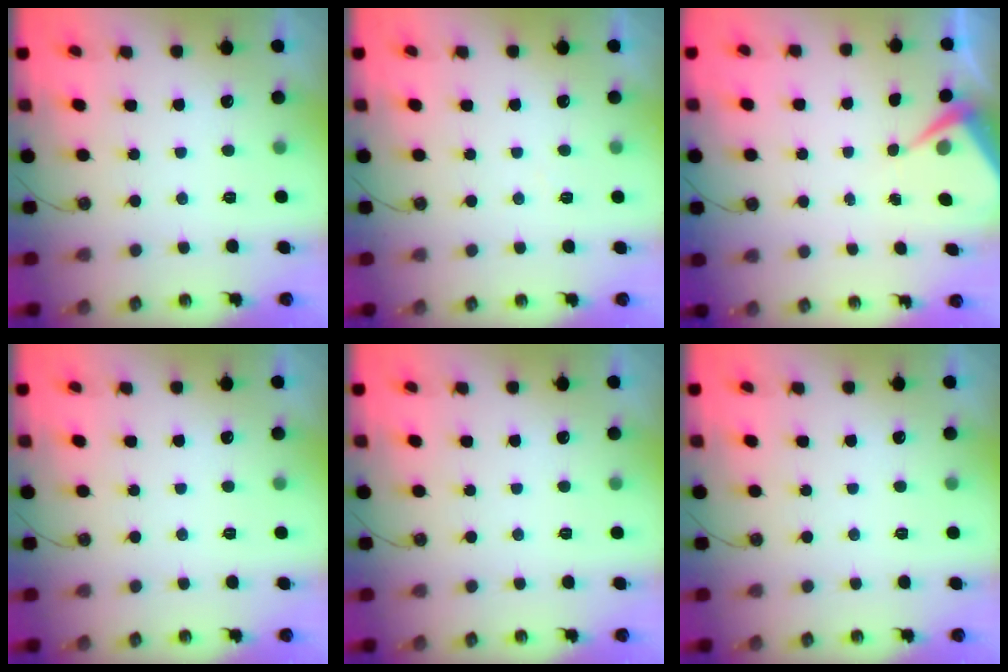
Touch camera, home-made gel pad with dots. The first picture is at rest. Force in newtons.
{"total": 3.1, "press": 3.1, "slide": 0.6}
{"total": 5.2, "press": 5.2, "slide": 0.6}
{"total": 0.0}
{"total": 0.0}
{"total": 0.0}